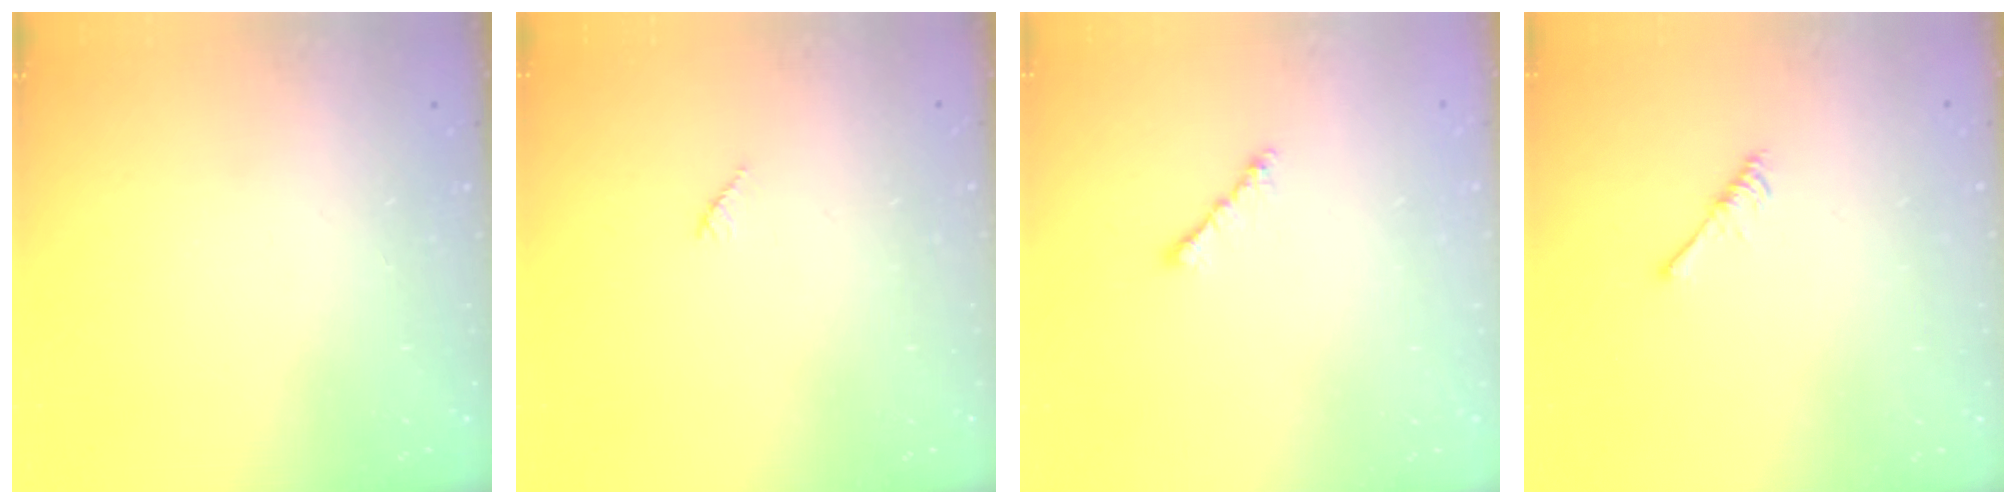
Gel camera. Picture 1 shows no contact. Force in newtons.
{"total": 4.2, "press": 4.1, "slide": 0.7}
{"total": 2.0, "press": 1.9, "slide": 0.6}
{"total": 2.9, "press": 2.9, "slide": 0.5}